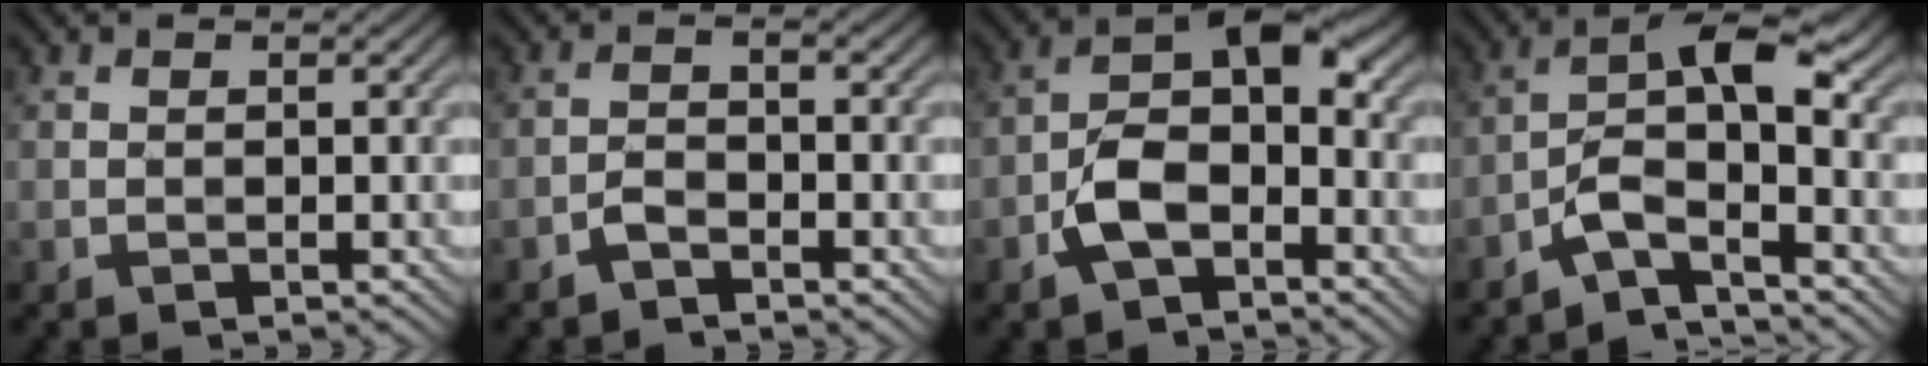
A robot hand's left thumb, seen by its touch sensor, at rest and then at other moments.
{"total": 2.0, "force": [-1.6, 0.6, 1.0], "torque": [-0.022, 0.004, -0.037]}
{"total": 7.3, "force": [-3.0, 3.9, 5.5], "torque": [-0.098, 0.008, -0.067]}
{"total": 6.3, "force": [-3.0, 1.8, 5.3], "torque": [-0.095, 0.012, -0.068]}